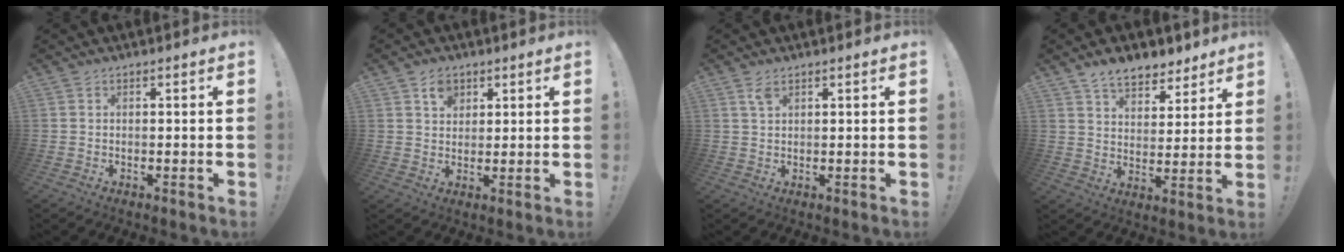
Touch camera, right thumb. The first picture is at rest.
{"total": 5.0, "force": [2.7, 3.7, 1.9], "torque": [-0.025, -0.006, 0.047]}
{"total": 2.9, "force": [1.6, 1.3, 1.9], "torque": [-0.033, -0.002, 0.028]}
{"total": 9.6, "force": [7.5, 4.9, 3.5], "torque": [-0.051, -0.047, 0.140]}